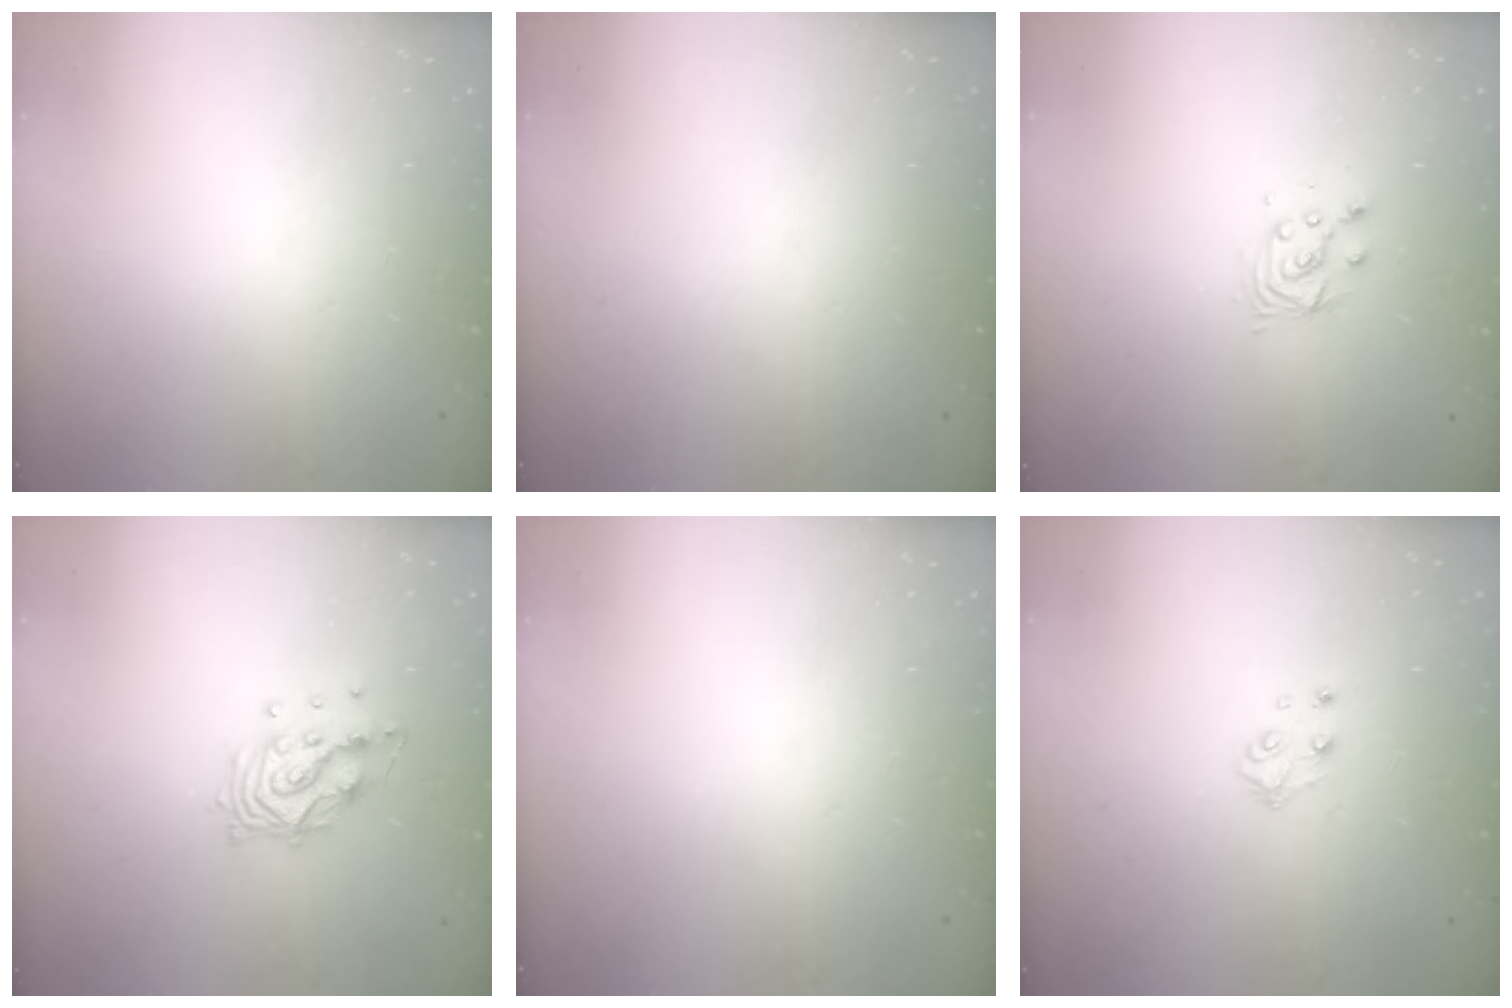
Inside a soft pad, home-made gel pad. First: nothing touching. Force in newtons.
{"total": 0.0}
{"total": 5.5, "press": 5.5, "slide": 0.5}
{"total": 10.8, "press": 10.8, "slide": 0.7}
{"total": 0.0}
{"total": 4.7, "press": 4.7, "slide": 0.4}